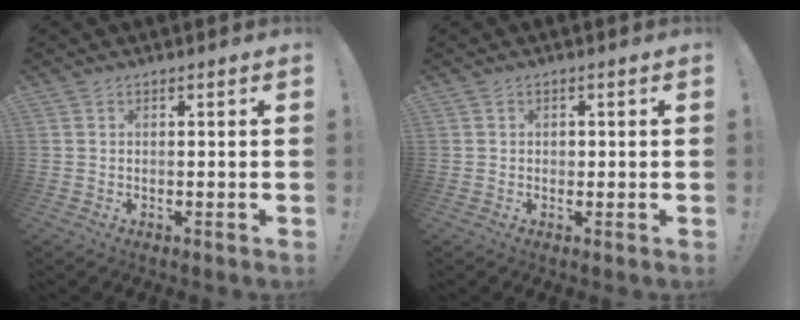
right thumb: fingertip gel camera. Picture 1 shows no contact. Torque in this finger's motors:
{"motor_torque": [-0.19, -0.08, 0.01, -0.10, 0.00]}